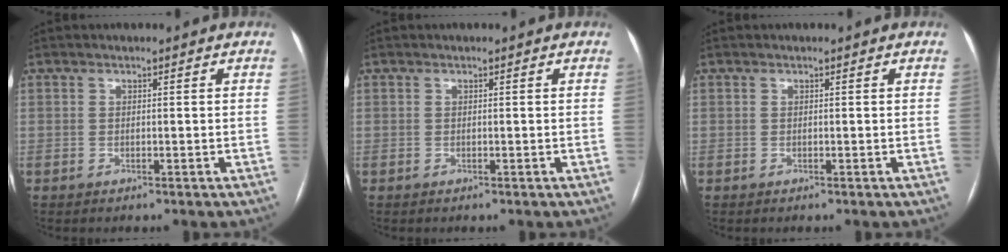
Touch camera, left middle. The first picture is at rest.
{"total": 0.0}
{"total": 0.0}